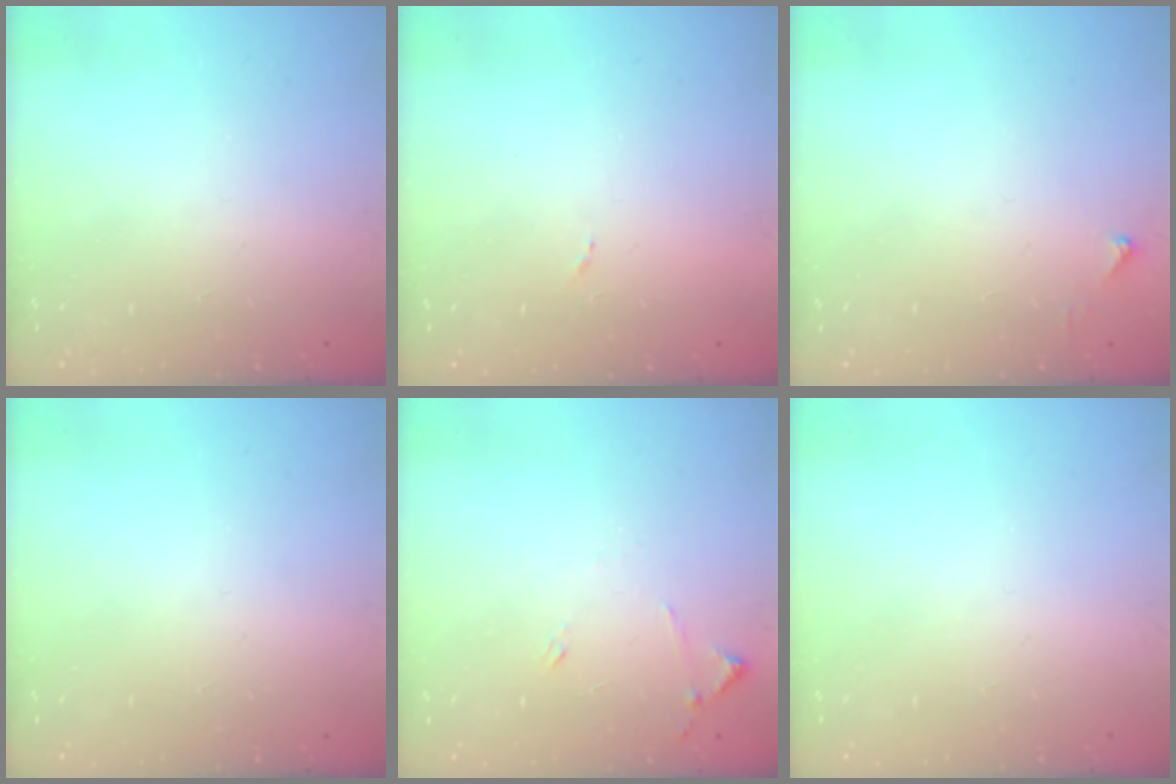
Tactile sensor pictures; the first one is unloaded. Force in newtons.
{"total": 4.2, "press": 4.1, "slide": 0.7}
{"total": 3.5, "press": 3.4, "slide": 0.4}
{"total": 0.0}
{"total": 8.0, "press": 8.0, "slide": 0.7}
{"total": 0.0}